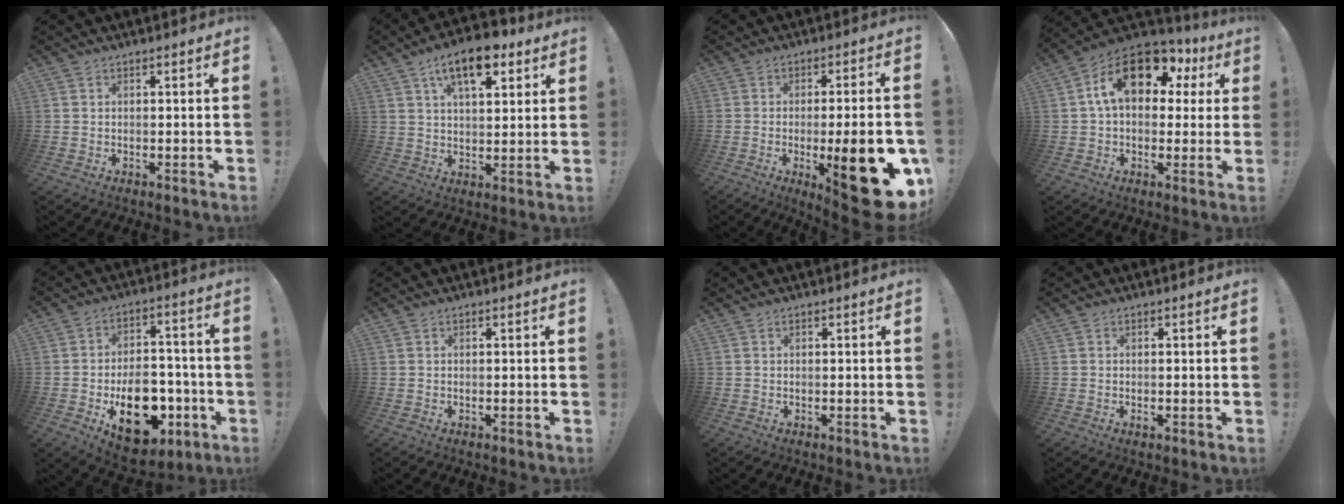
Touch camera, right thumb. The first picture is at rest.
{"total": 12.7, "force": [7.1, 5.5, 9.0], "torque": [-0.140, -0.023, 0.123]}
{"total": 23.4, "force": [-6.8, 5.8, 21.6], "torque": [-0.293, 0.015, -0.089]}
{"total": 18.0, "force": [7.1, 10.2, 13.0], "torque": [-0.203, -0.016, 0.123]}
{"total": 19.1, "force": [-6.7, 12.5, 12.8], "torque": [-0.172, 0.052, -0.089]}
{"total": 0.0}
{"total": 0.0}
{"total": 0.0}